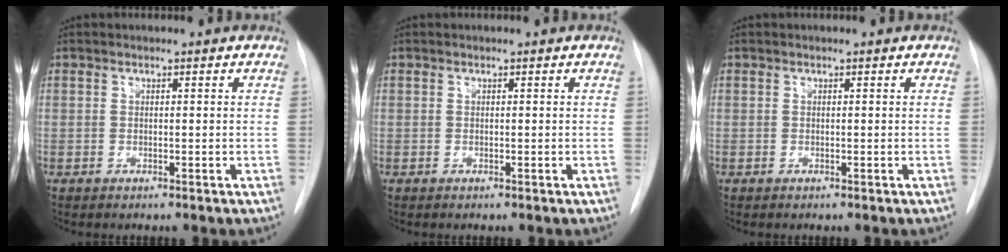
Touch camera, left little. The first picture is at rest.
{"total": 0.0}
{"total": 0.0}